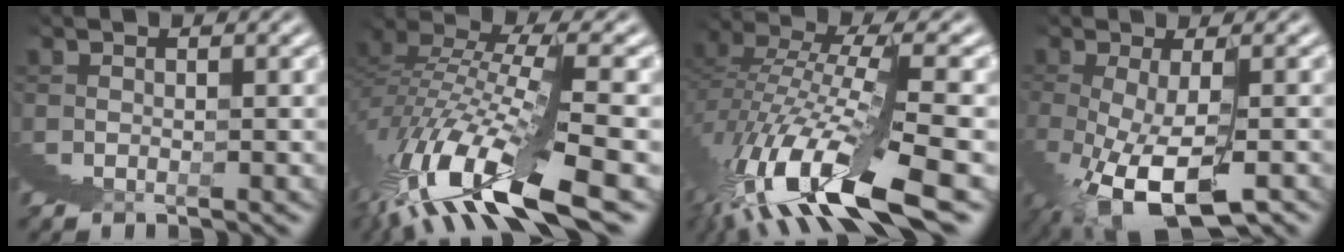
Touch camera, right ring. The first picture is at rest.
{"total": 6.9, "force": [2.7, 1.0, 6.3], "torque": [-0.096, 0.027, 0.036]}
{"total": 6.3, "force": [-0.3, 1.4, 6.1], "torque": [-0.102, 0.000, 0.000]}
{"total": 4.6, "force": [-1.5, 0.6, 4.3], "torque": [-0.052, 0.007, -0.016]}